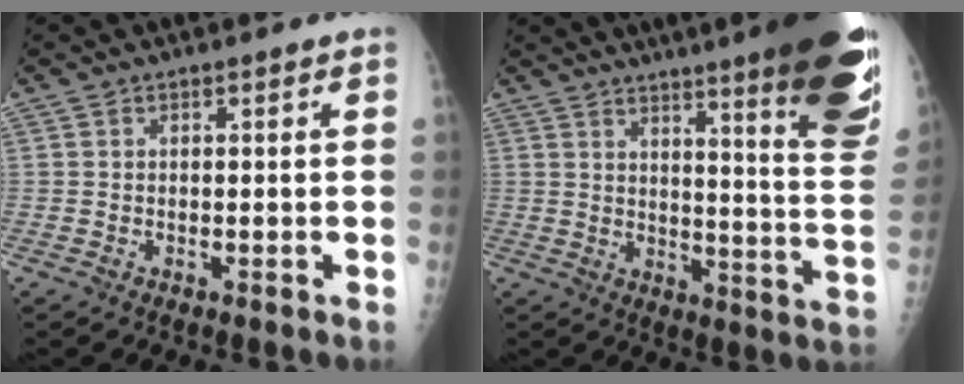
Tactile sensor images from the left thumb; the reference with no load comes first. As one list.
[{"total": 23.7, "force": [15.5, 2.6, 17.7], "torque": [-0.207, -0.094, 0.198]}]